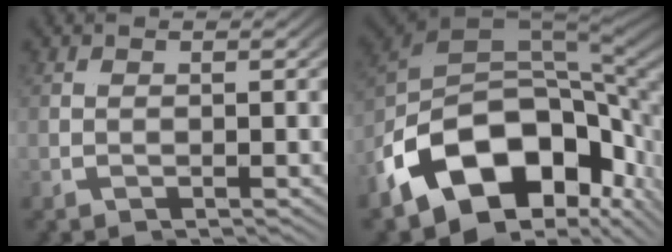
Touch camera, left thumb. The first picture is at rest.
{"total": 20.0, "force": [-1.6, 11.7, 16.1], "torque": [-0.271, -0.008, -0.023]}